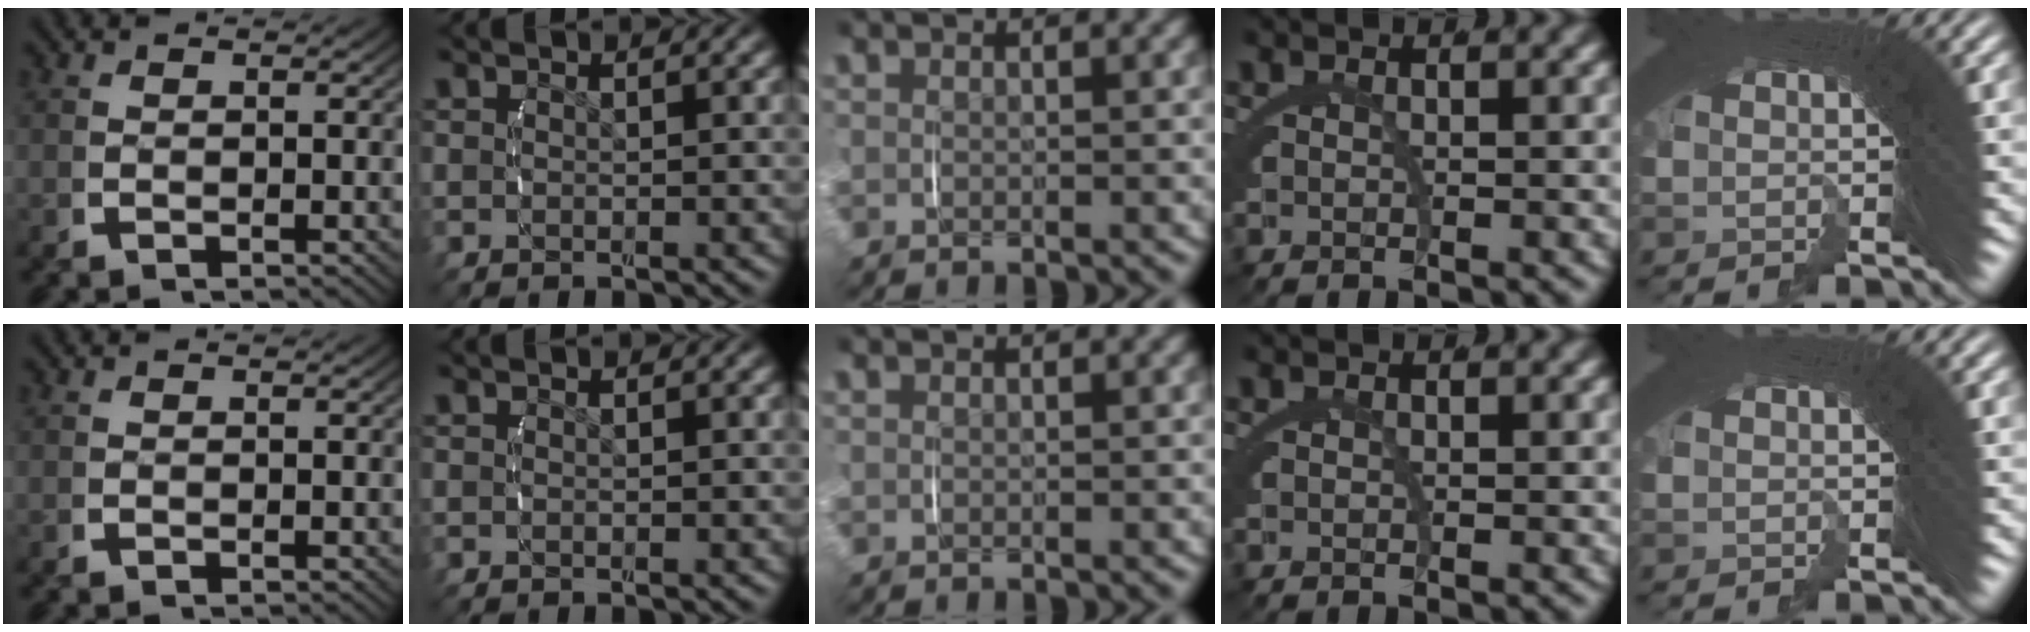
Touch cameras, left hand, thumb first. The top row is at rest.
{}